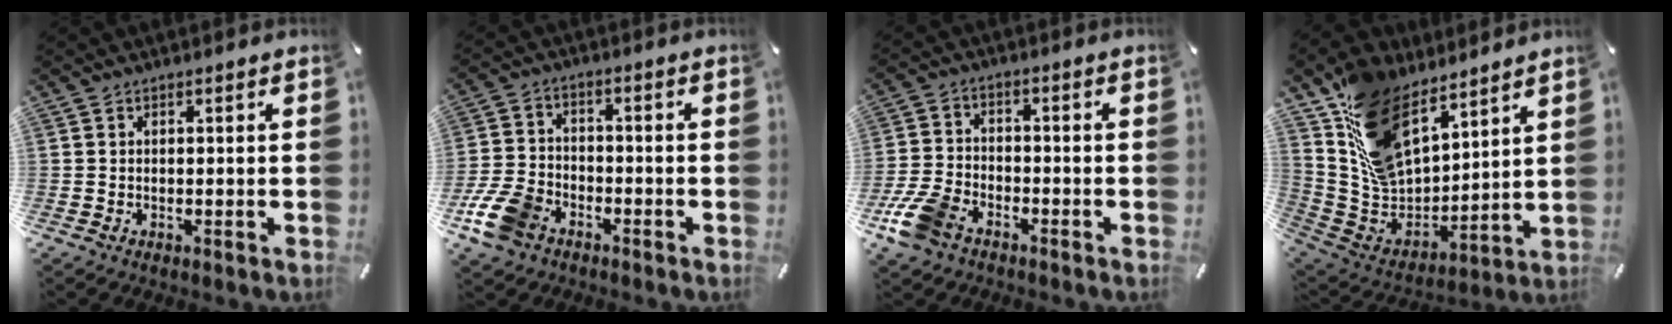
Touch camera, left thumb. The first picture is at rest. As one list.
[{"total": 10.2, "force": [-5.8, 6.6, 5.1], "torque": [-0.121, 0.026, -0.110]}, {"total": 9.3, "force": [-6.0, 5.4, 4.8], "torque": [-0.115, 0.021, -0.117]}, {"total": 16.9, "force": [11.4, 9.8, 7.8], "torque": [-0.162, -0.074, 0.217]}]